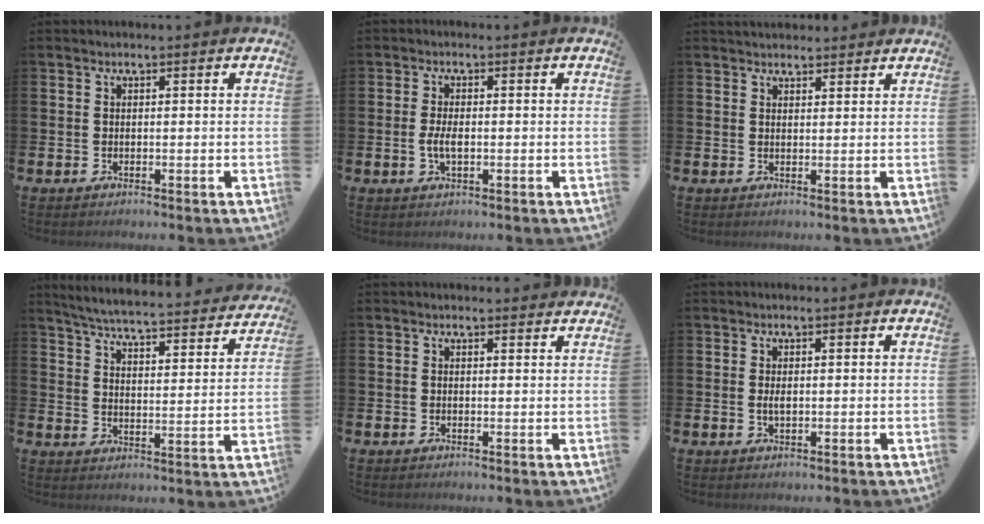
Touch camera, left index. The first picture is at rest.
{"total": 2.6, "force": [-0.4, 1.1, 2.3], "torque": [-0.033, -0.003, -0.010]}
{"total": 2.5, "force": [2.3, 0.8, 0.1], "torque": [0.006, -0.009, 0.040]}
{"total": 5.5, "force": [5.2, 0.3, 1.5], "torque": [-0.052, -0.045, 0.087]}
{"total": 0.9, "force": [0.8, 0.3, 0.1], "torque": [0.007, -0.001, 0.013]}
{"total": 1.2, "force": [0.1, 0.5, 1.0], "torque": [-0.019, 0.003, -0.001]}